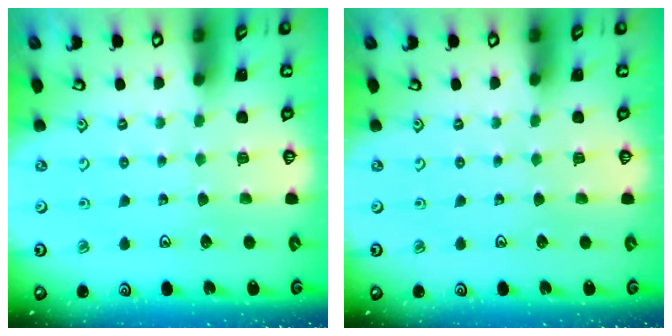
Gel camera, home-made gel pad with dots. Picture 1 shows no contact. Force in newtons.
{"total": 0.0}